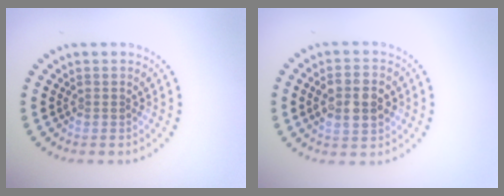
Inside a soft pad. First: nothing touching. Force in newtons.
{"total": 4.3, "press": 4.3, "slide": 0.5}